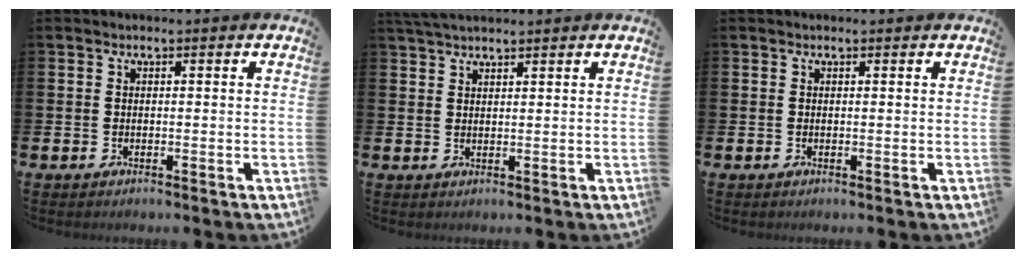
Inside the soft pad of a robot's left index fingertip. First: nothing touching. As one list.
[{"total": 3.0, "force": [2.8, 0.6, 1.0], "torque": [-0.018, -0.005, 0.050]}, {"total": 0.0}]